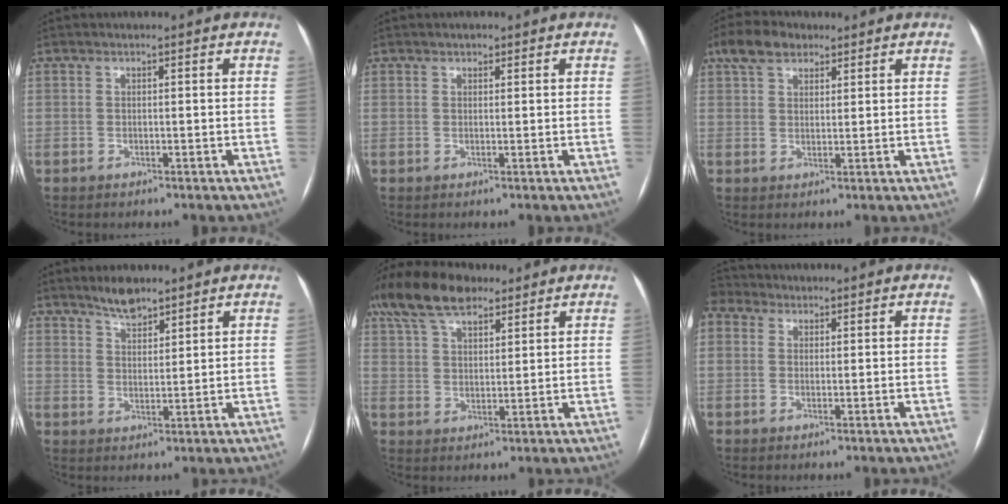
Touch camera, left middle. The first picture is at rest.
{"total": 1.1, "force": [0.8, 0.6, 0.6], "torque": [-0.011, 0.004, 0.011]}
{"total": 6.0, "force": [4.0, 3.3, 3.0], "torque": [-0.063, 0.026, 0.075]}
{"total": 4.3, "force": [3.7, 1.1, 1.7], "torque": [-0.037, 0.000, 0.069]}
{"total": 12.6, "force": [9.4, 4.9, 6.8], "torque": [-0.146, 0.041, 0.171]}
{"total": 2.3, "force": [1.5, 1.7, 0.5], "torque": [-0.026, 0.020, 0.038]}